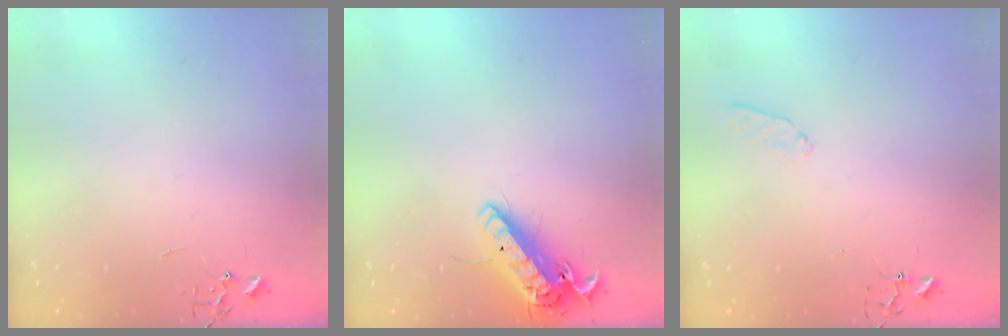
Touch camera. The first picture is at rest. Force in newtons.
{"total": 15.7, "press": 15.3, "slide": 3.3}
{"total": 6.6, "press": 6.5, "slide": 0.6}